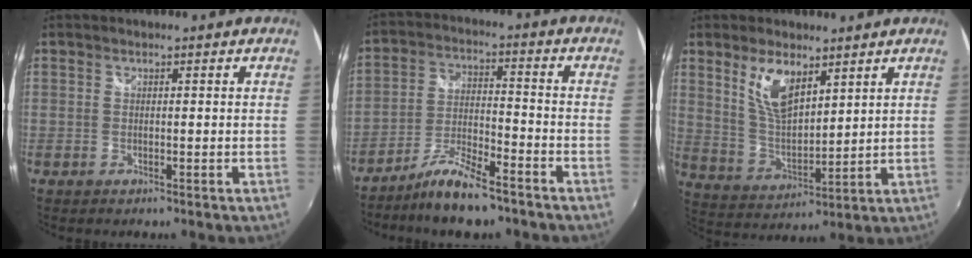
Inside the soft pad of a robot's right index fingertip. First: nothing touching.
{"total": 9.9, "force": [-7.9, 2.0, 5.6], "torque": [-0.122, -0.002, -0.145]}
{"total": 9.7, "force": [5.4, 4.3, 6.9], "torque": [-0.127, -0.001, 0.113]}